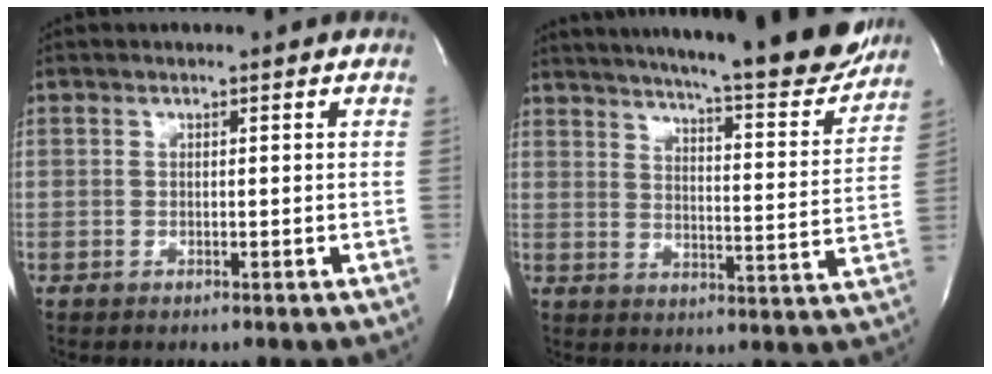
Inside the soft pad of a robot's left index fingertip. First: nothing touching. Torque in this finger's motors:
{"motor_torque": [0.27, -0.37, 0.65, 0.12]}